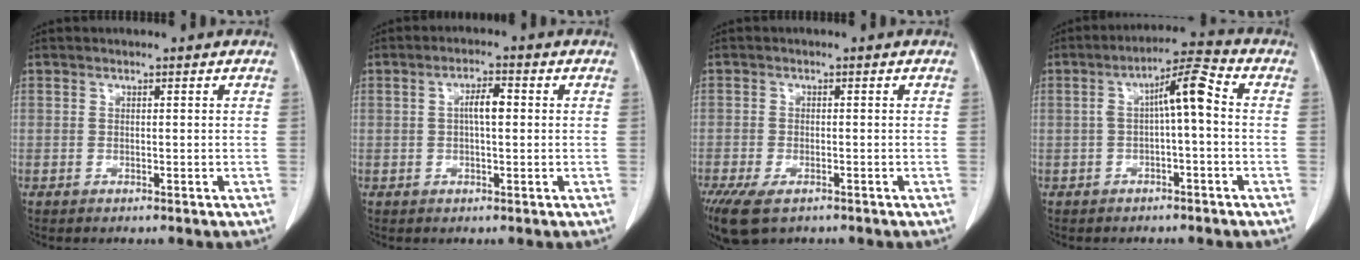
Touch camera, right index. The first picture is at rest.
{"total": 4.0, "force": [0.4, 1.4, 3.8], "torque": [-0.075, 0.011, 0.008]}
{"total": 10.1, "force": [-6.1, 5.1, 6.3], "torque": [-0.146, -0.017, -0.096]}
{"total": 6.9, "force": [0.1, 1.2, 6.8], "torque": [-0.118, 0.032, 0.001]}